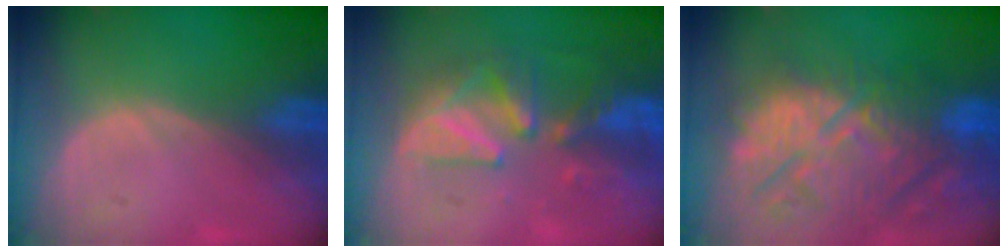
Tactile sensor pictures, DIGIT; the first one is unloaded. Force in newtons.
{"total": 8.0, "press": 7.9, "slide": 1.5}
{"total": 13.9, "press": 12.6, "slide": 5.9}